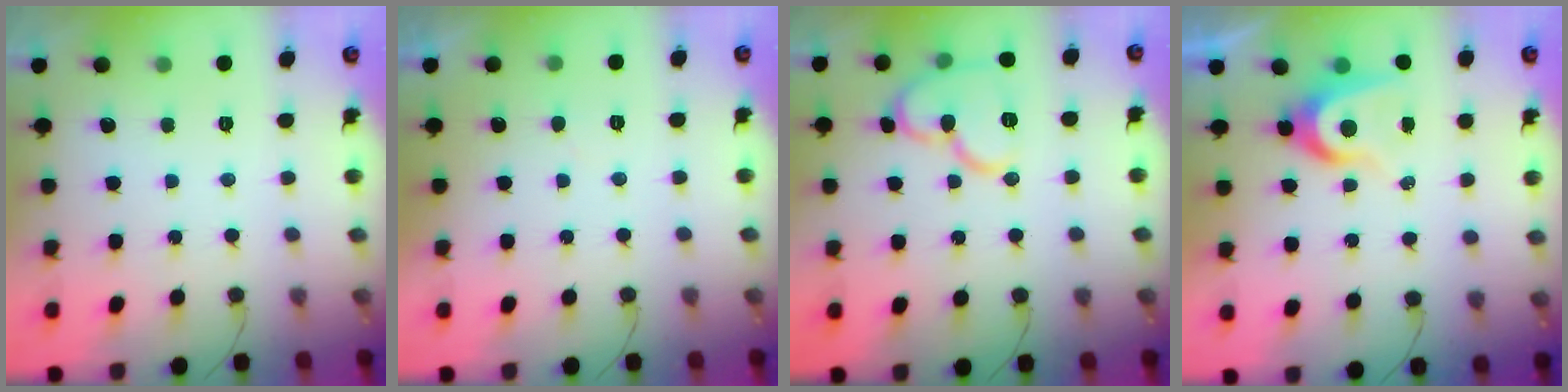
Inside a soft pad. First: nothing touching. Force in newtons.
{"total": 2.4, "press": 2.4, "slide": 0.2}
{"total": 12.8, "press": 12.8, "slide": 0.6}
{"total": 7.4, "press": 7.4, "slide": 0.7}